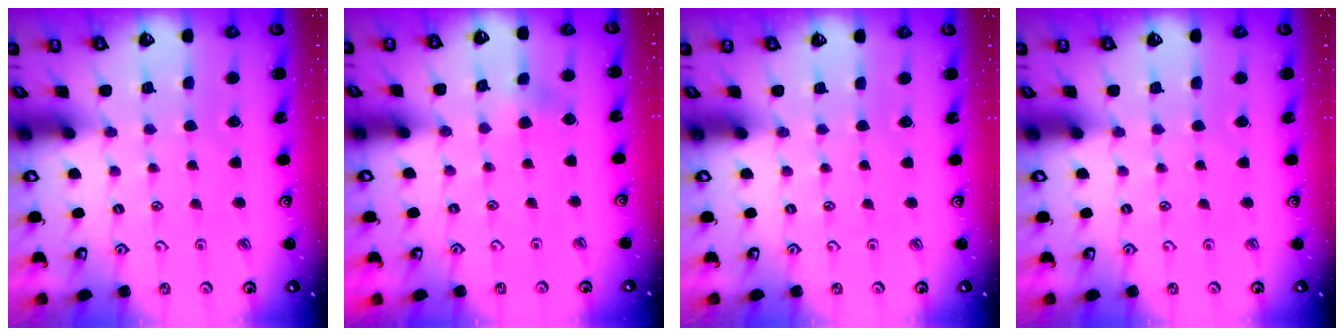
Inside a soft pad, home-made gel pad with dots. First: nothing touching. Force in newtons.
{"total": 3.4, "press": 3.3, "slide": 0.7}
{"total": 0.0}
{"total": 0.0}